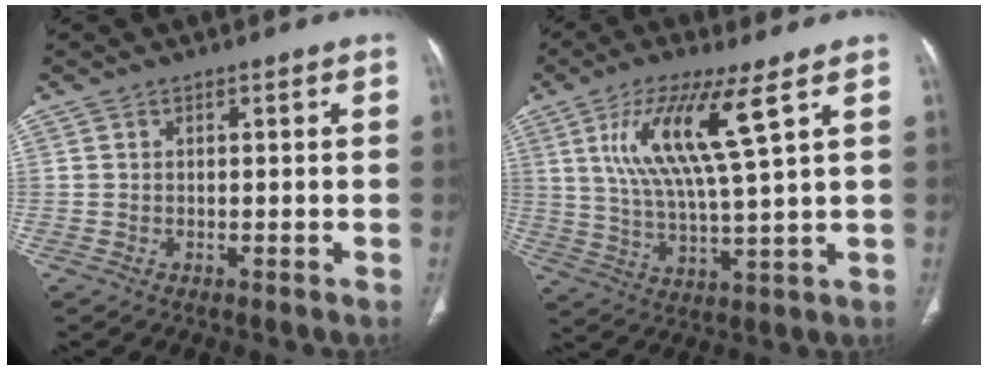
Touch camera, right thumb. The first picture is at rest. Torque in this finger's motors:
{"motor_torque": [0.61, 1.02, 0.78, -0.25, 0.51]}